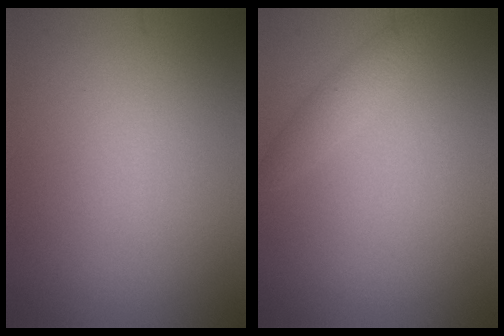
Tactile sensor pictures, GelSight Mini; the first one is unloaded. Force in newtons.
{"total": 1.4, "press": 1.4, "slide": 0.1}